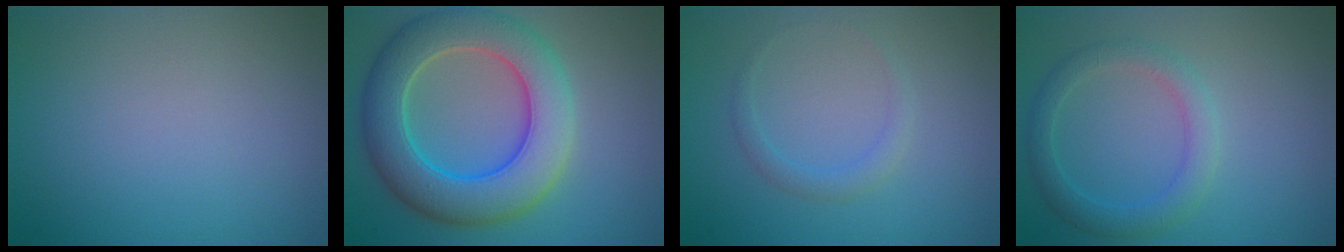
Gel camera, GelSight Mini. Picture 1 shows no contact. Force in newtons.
{"total": 8.5, "press": 8.4, "slide": 0.4}
{"total": 1.3, "press": 1.3, "slide": 0.1}
{"total": 2.7, "press": 2.7, "slide": 0.2}